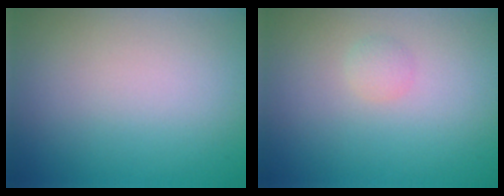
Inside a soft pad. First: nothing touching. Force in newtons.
{"total": 0.9, "press": 0.9, "slide": 0.1}